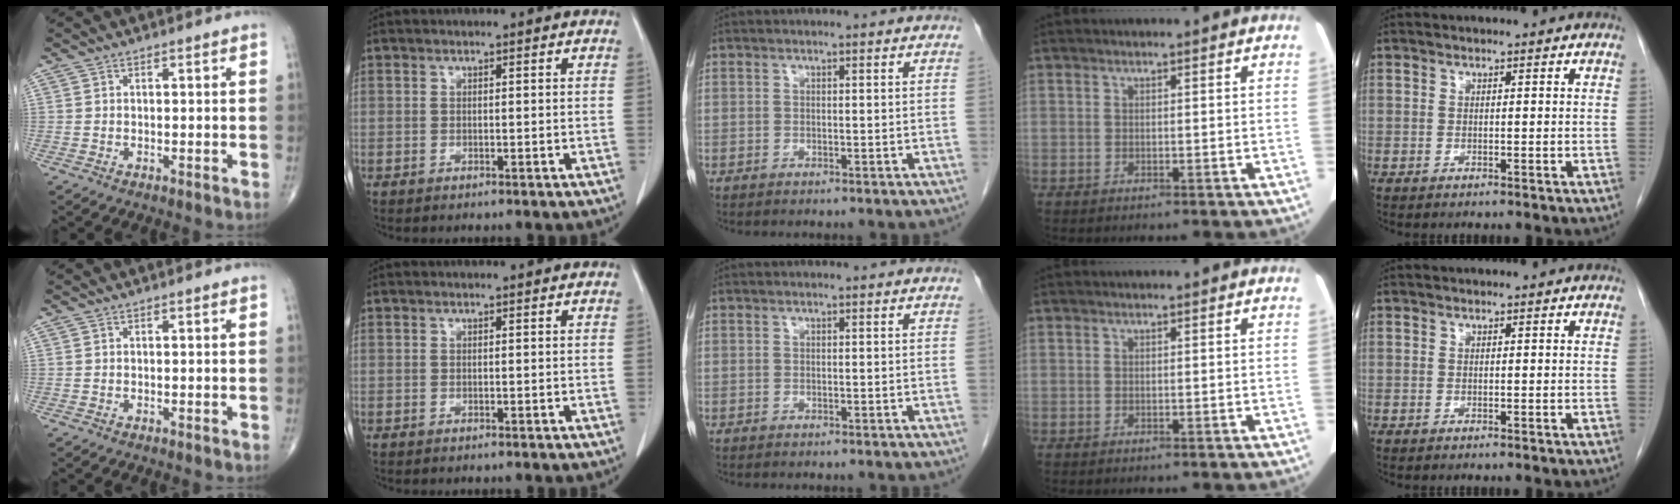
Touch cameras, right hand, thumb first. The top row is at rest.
{}